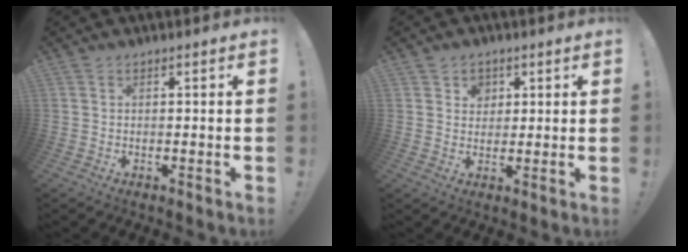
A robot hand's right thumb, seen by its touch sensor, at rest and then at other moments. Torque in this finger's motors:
{"motor_torque": [-0.05, 0.21, 0.21, 0.02, -0.02]}